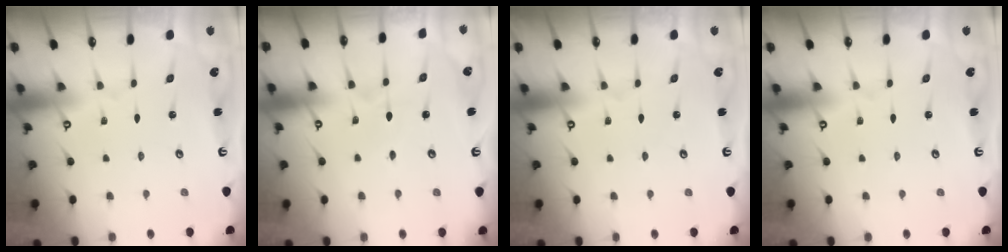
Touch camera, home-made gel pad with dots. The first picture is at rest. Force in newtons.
{"total": 5.4, "press": 5.4, "slide": 0.2}
{"total": 0.0}
{"total": 0.0}